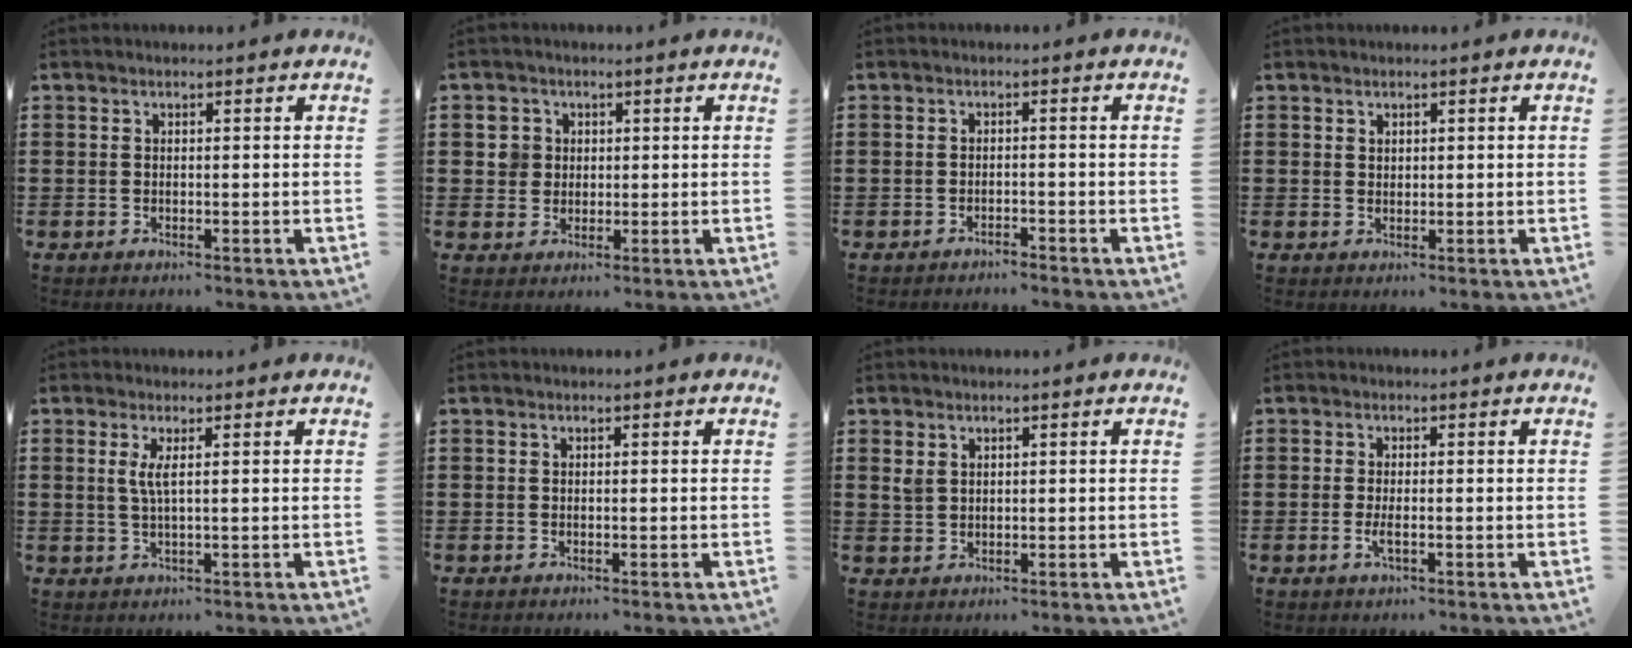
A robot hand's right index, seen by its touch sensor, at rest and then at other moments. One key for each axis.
{"total": 3.5, "fx": 0.8, "fy": 3.3, "fz": 0.6, "tx": -0.029, "ty": 0.013, "tz": 0.013}
{"total": 1.1, "fx": -1.1, "fy": 0.0, "fz": 0.1, "tx": -0.006, "ty": -0.001, "tz": -0.022}
{"total": 1.1, "fx": 0.8, "fy": 0.6, "fz": 0.2, "tx": -0.005, "ty": 0.002, "tz": 0.016}
{"total": 2.6, "fx": 0.6, "fy": 0.1, "fz": 2.5, "tx": -0.052, "ty": -0.002, "tz": 0.008}
{"total": 0.0}
{"total": 2.0, "fx": 1.2, "fy": 1.3, "fz": 0.8, "tx": -0.019, "ty": 0.005, "tz": 0.023}
{"total": 2.0, "fx": -0.6, "fy": 0.5, "fz": 1.9, "tx": -0.041, "ty": -0.003, "tz": -0.012}